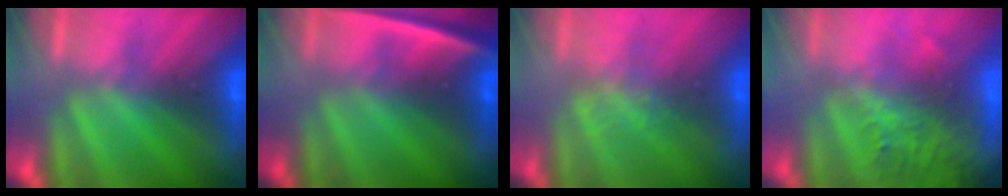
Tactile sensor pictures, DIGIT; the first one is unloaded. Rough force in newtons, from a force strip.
{"total": 2.3}
{"total": 1.2}
{"total": 8.1}